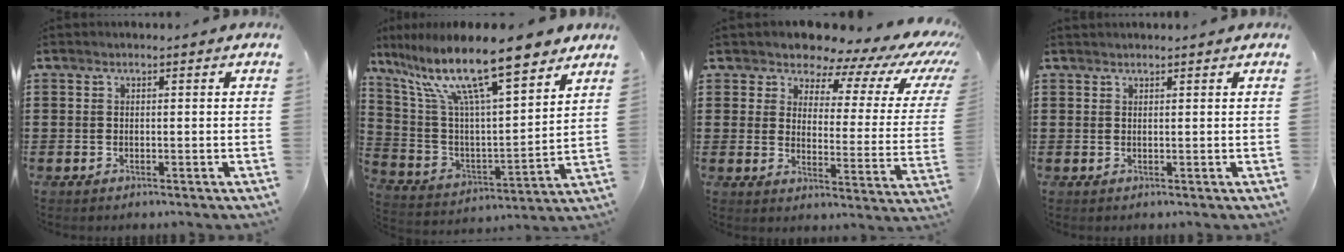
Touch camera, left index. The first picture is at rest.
{"total": 15.5, "force": [11.1, 3.0, 10.4], "torque": [-0.225, -0.054, 0.189]}
{"total": 8.3, "force": [7.0, 2.7, 3.5], "torque": [-0.080, -0.051, 0.117]}
{"total": 0.8, "force": [0.8, 0.0, 0.1], "torque": [-0.005, 0.000, 0.016]}